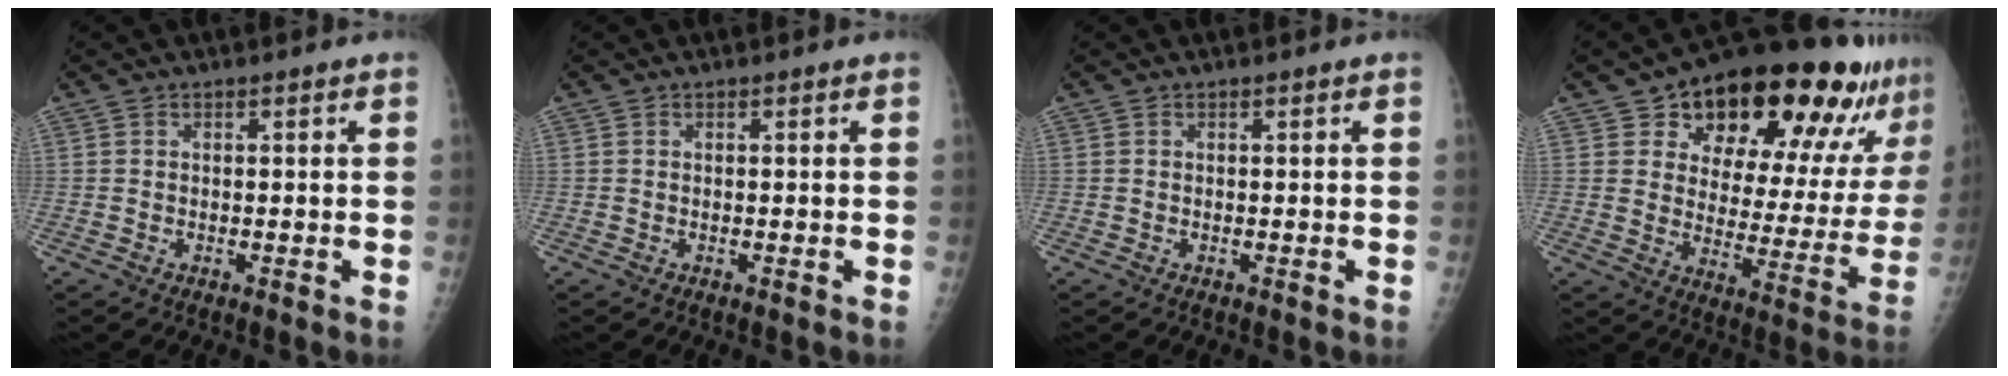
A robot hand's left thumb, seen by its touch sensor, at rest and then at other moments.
{"total": 0.0}
{"total": 0.0}
{"total": 25.6, "force": [16.7, 10.7, 16.3], "torque": [-0.203, -0.053, 0.233]}